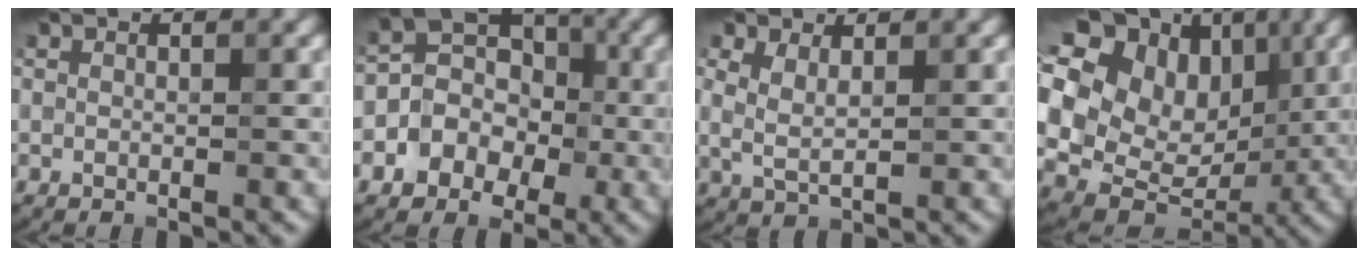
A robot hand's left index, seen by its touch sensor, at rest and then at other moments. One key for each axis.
{"total": 5.2, "fx": -1.4, "fy": 4.4, "fz": 2.5, "tx": -0.031, "ty": 0.007, "tz": -0.038}
{"total": 2.6, "fx": 1.1, "fy": 1.2, "fz": 2.0, "tx": -0.051, "ty": 0.006, "tz": 0.024}
{"total": 13.5, "fx": 4.6, "fy": 10.0, "fz": 7.9, "tx": -0.177, "ty": 0.039, "tz": 0.088}